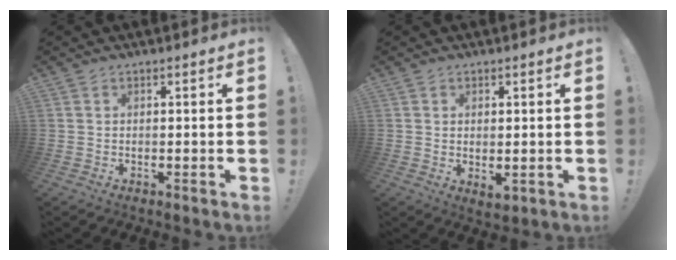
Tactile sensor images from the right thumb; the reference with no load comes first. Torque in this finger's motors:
{"motor_torque": [-0.01, 0.53, 0.39, -0.18, 0.06]}